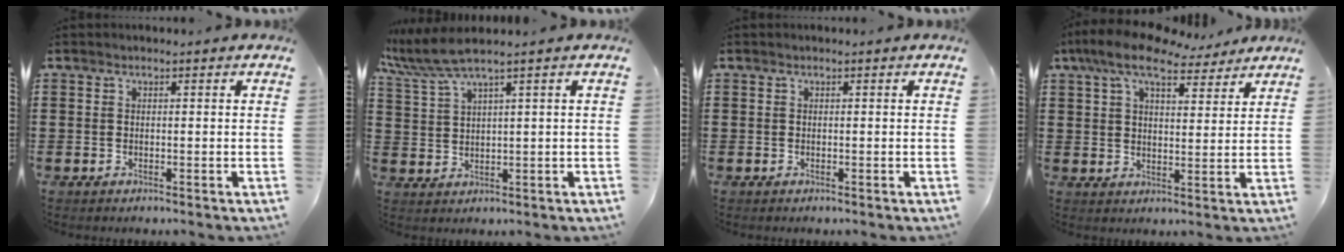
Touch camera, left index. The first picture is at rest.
{"total": 5.2, "force": [3.7, 0.3, 3.7], "torque": [-0.092, -0.009, 0.061]}
{"total": 0.0}
{"total": 10.4, "force": [8.0, 3.2, 5.8], "torque": [-0.121, -0.018, 0.144]}